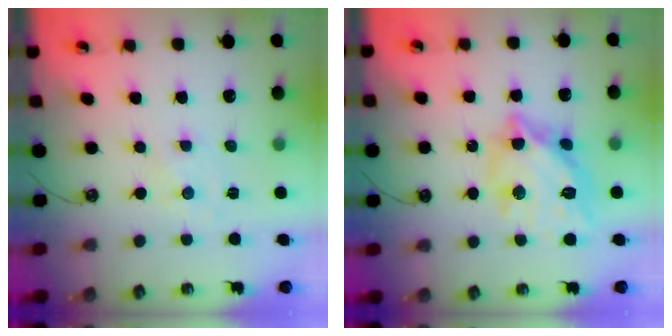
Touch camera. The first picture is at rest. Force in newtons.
{"total": 17.7, "press": 17.6, "slide": 1.5}